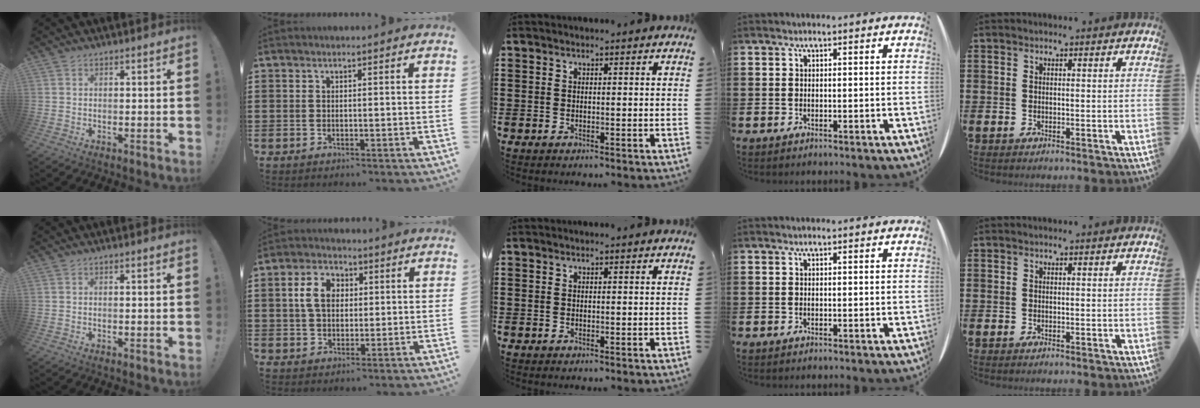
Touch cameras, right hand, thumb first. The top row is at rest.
{"index": {"total": 6.0, "force": [1.0, 4.4, 4.0], "torque": [-0.091, 0.012, 0.012]}}